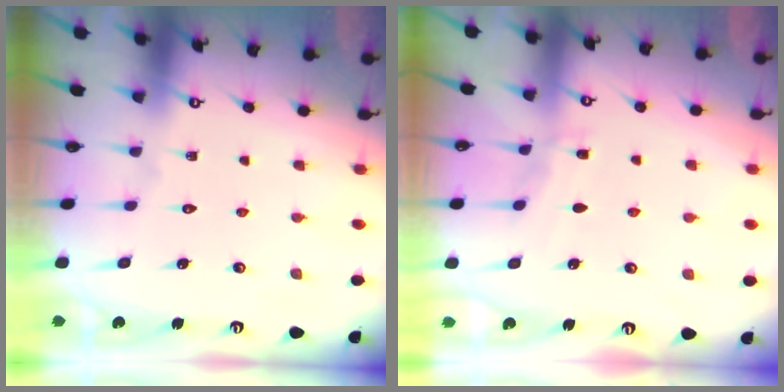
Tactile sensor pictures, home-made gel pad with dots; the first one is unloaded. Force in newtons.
{"total": 5.5, "press": 5.4, "slide": 0.6}